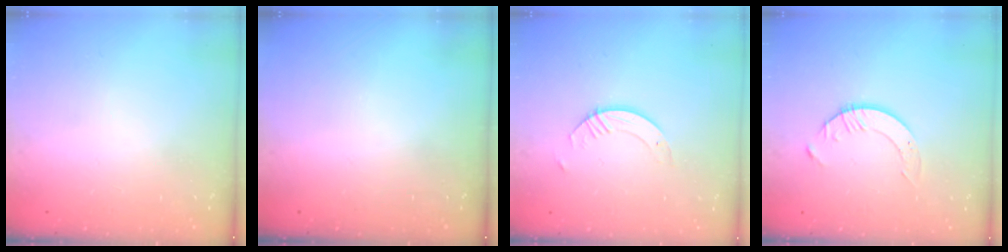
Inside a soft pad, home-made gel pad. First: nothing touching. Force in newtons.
{"total": 0.0}
{"total": 3.8, "press": 3.7, "slide": 0.4}
{"total": 3.5, "press": 3.4, "slide": 0.4}